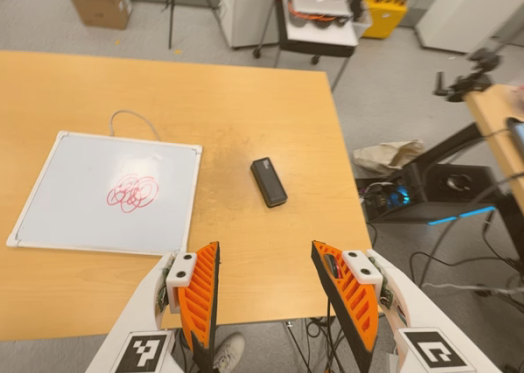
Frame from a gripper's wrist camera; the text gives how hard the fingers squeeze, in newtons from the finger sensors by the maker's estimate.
{"total": 0.0}